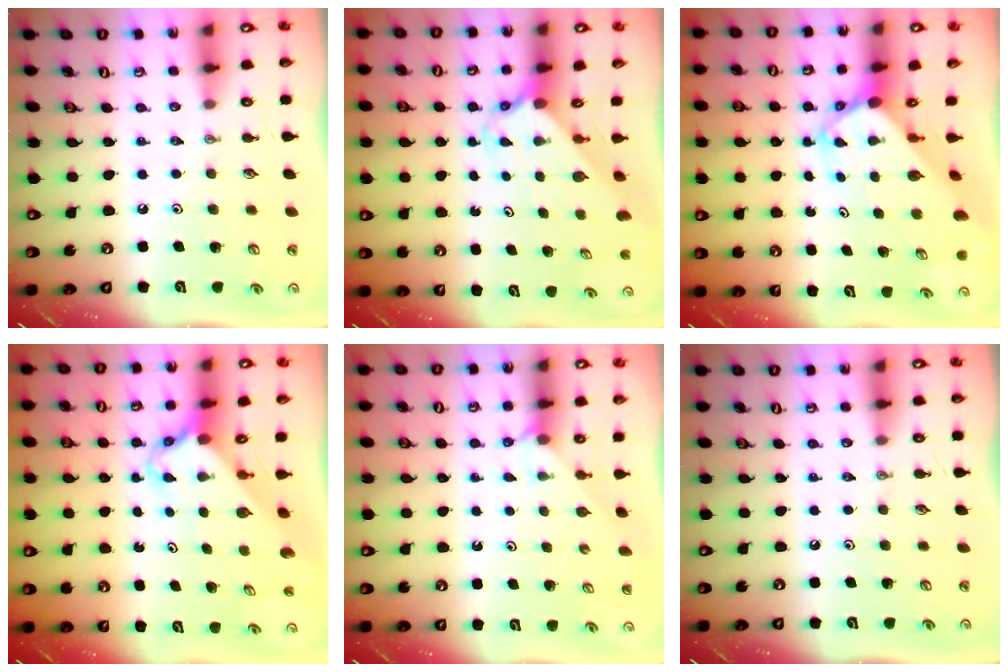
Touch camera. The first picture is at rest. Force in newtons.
{"total": 2.4, "press": 2.4, "slide": 0.2}
{"total": 3.0, "press": 2.9, "slide": 0.4}
{"total": 2.6, "press": 2.6, "slide": 0.3}
{"total": 2.7, "press": 2.7, "slide": 0.3}
{"total": 0.0}